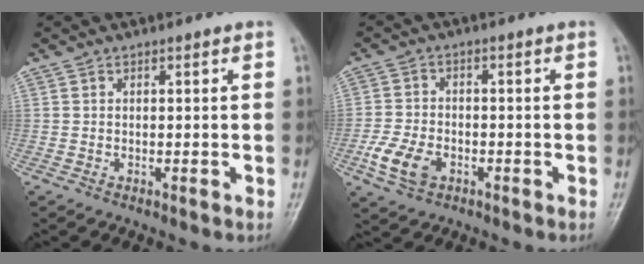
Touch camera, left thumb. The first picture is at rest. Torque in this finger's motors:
{"motor_torque": [-0.76, 0.69, 0.71, 0.56, 0.05]}